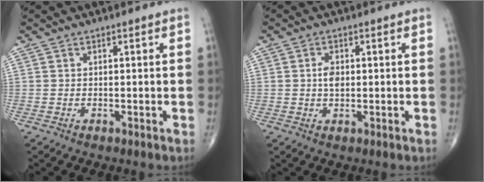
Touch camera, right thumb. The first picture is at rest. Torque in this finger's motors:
{"motor_torque": [0.58, 0.50, 0.41, -0.05, 0.04]}